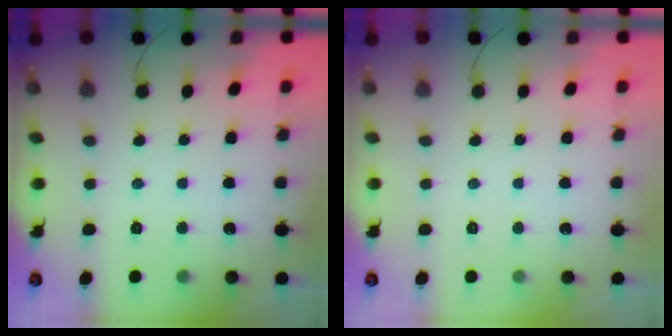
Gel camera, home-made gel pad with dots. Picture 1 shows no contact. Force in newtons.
{"total": 0.0}